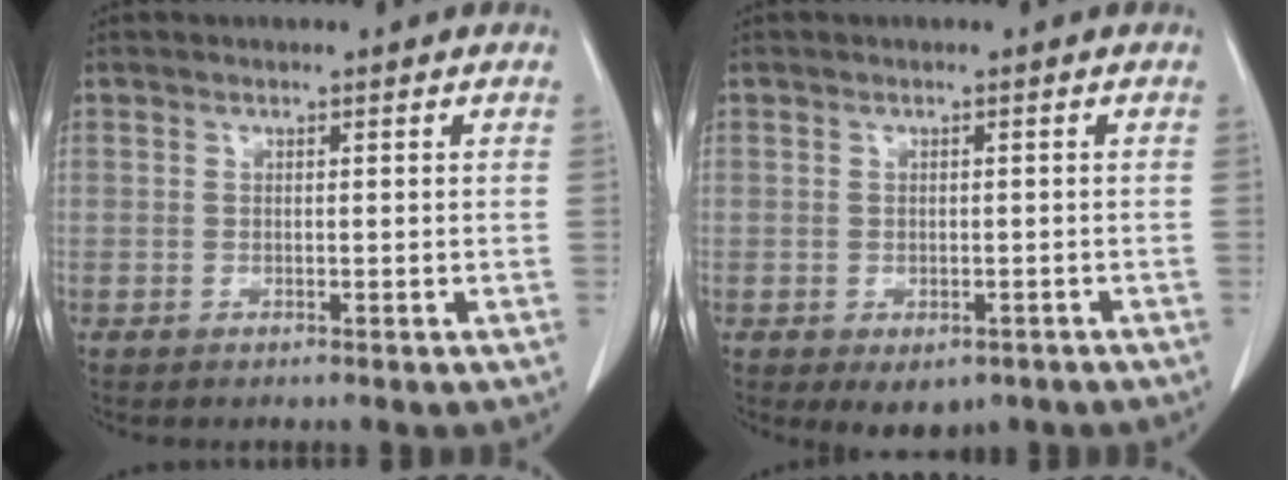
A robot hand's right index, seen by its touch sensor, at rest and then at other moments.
{"total": 4.2, "force": [-2.5, 2.8, 1.9], "torque": [-0.014, -0.001, -0.023]}